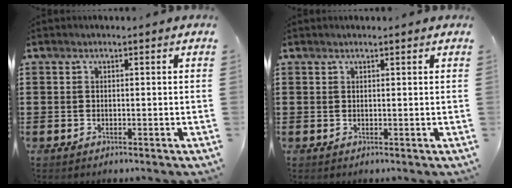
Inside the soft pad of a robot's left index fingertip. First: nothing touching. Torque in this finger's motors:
{"motor_torque": [0.30, 0.41, 0.04, -0.01]}